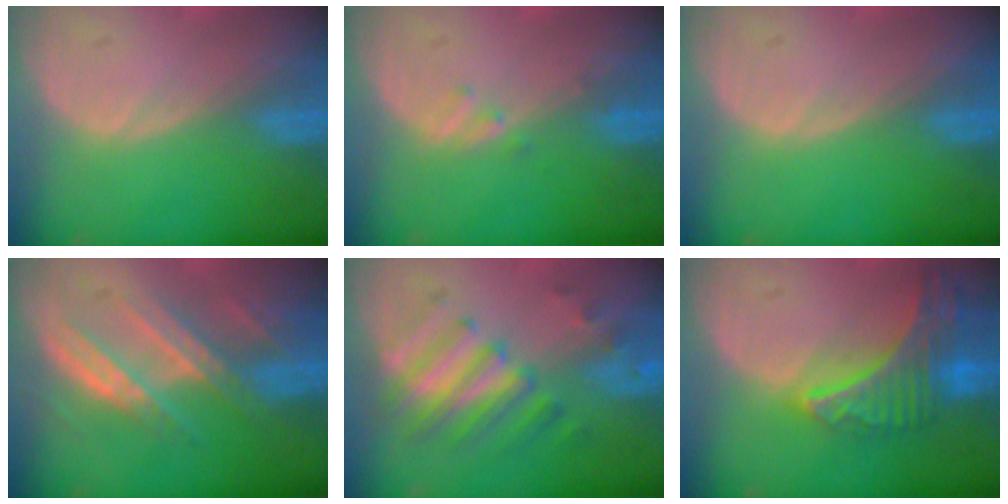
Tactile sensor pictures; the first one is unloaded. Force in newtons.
{"total": 1.1, "press": 1.1, "slide": 0.1}
{"total": 0.0}
{"total": 7.5, "press": 7.2, "slide": 1.9}
{"total": 7.7, "press": 7.1, "slide": 3.1}
{"total": 9.2, "press": 8.0, "slide": 4.4}